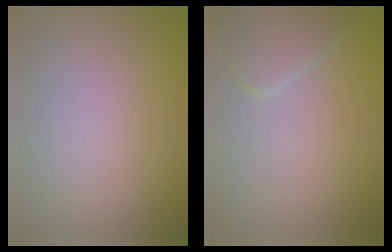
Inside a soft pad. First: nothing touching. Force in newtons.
{"total": 2.3, "press": 2.3, "slide": 0.0}